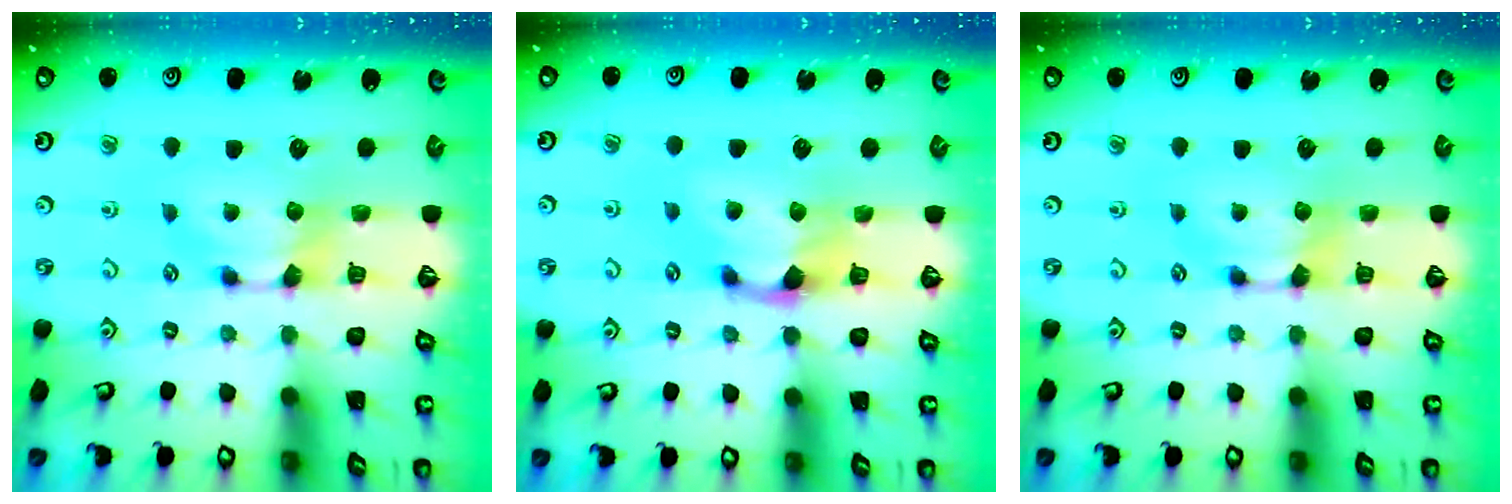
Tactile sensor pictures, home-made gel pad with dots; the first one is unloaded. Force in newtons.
{"total": 1.4, "press": 0.7, "slide": 1.1}
{"total": 0.0}